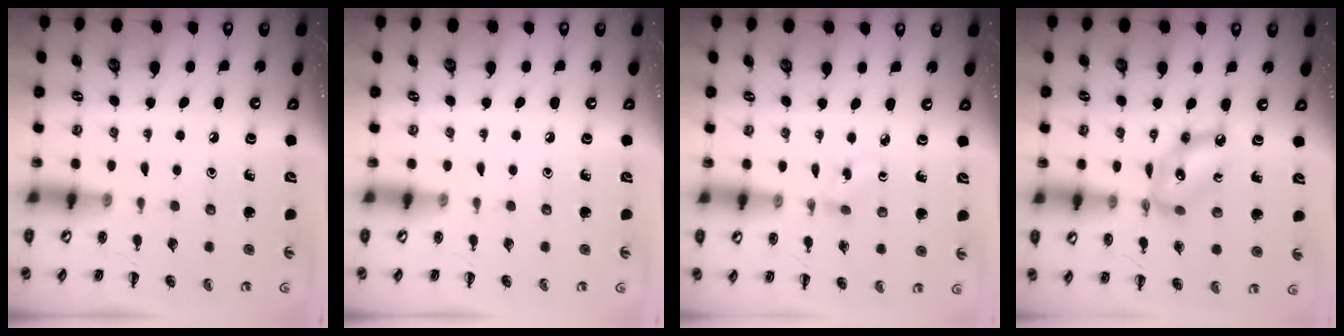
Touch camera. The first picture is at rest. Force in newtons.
{"total": 0.0}
{"total": 1.9, "press": 1.6, "slide": 1.0}
{"total": 11.1, "press": 10.7, "slide": 2.8}